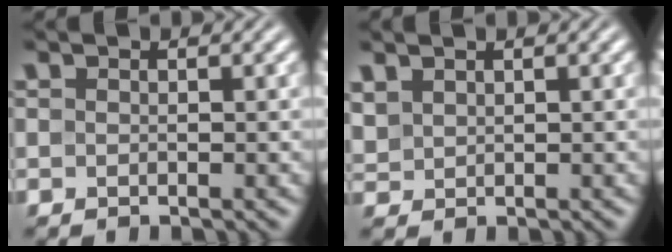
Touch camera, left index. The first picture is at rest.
{"total": 1.3, "force": [1.0, 0.7, 0.4], "torque": [-0.015, 0.003, 0.027]}